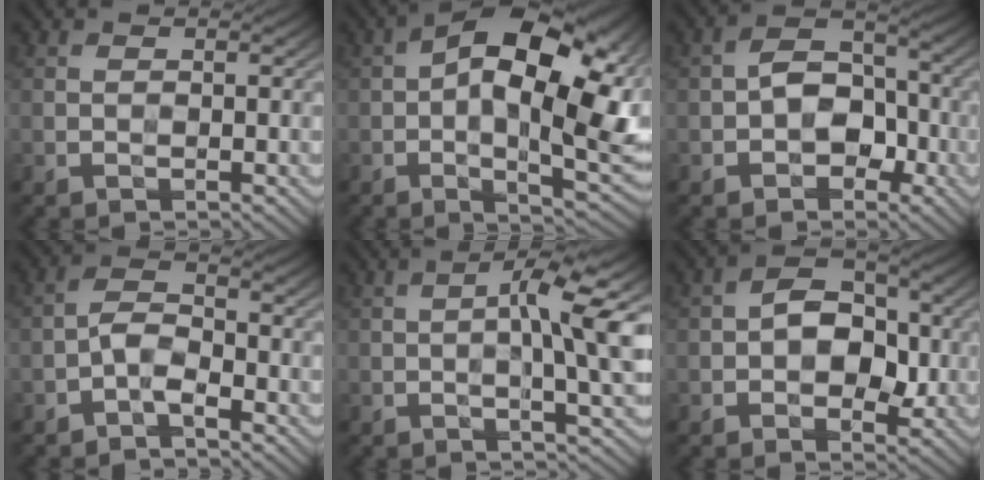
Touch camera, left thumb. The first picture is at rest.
{"total": 18.2, "force": [2.3, 8.5, 15.9], "torque": [-0.242, 0.015, 0.025]}
{"total": 6.4, "force": [-1.9, 4.3, 4.3], "torque": [-0.060, 0.010, -0.043]}
{"total": 3.5, "force": [-2.1, 1.3, 2.4], "torque": [-0.047, 0.011, -0.051]}
{"total": 7.4, "force": [0.5, 1.2, 7.2], "torque": [-0.119, 0.014, 0.004]}
{"total": 7.2, "force": [-0.5, 4.6, 5.5], "torque": [-0.076, 0.008, -0.019]}